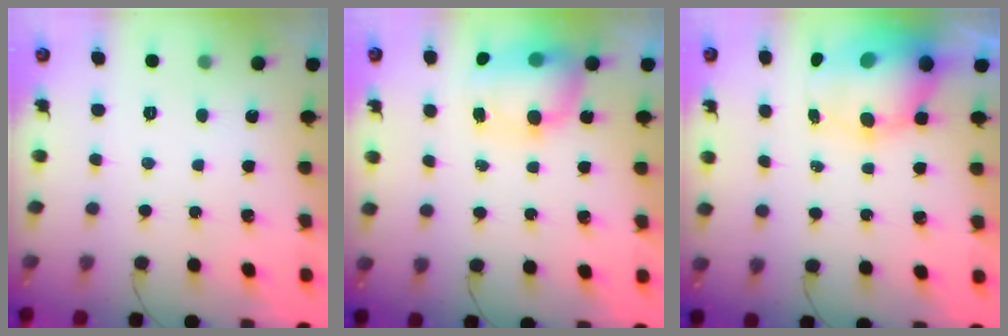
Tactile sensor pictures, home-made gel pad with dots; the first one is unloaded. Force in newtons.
{"total": 8.1, "press": 7.9, "slide": 1.9}
{"total": 9.5, "press": 9.2, "slide": 2.5}